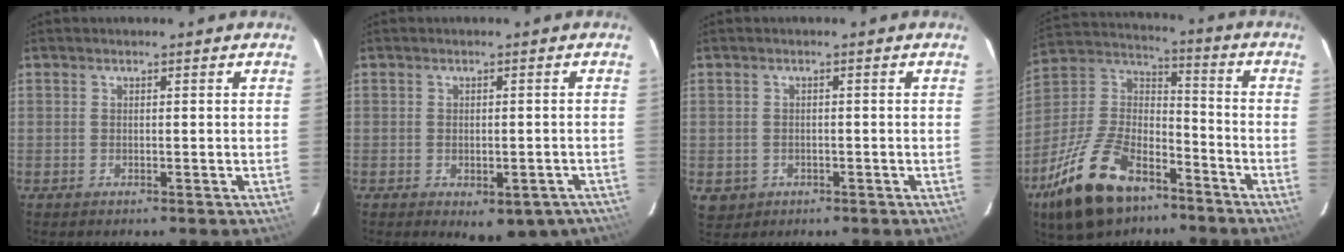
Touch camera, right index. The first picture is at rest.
{"total": 9.6, "force": [-6.7, 5.0, 4.8], "torque": [-0.064, -0.002, -0.065]}
{"total": 3.6, "force": [-1.0, 3.3, 1.1], "torque": [-0.030, 0.001, -0.004]}
{"total": 22.4, "force": [-13.7, 11.3, 13.7], "torque": [-0.287, 0.001, -0.237]}